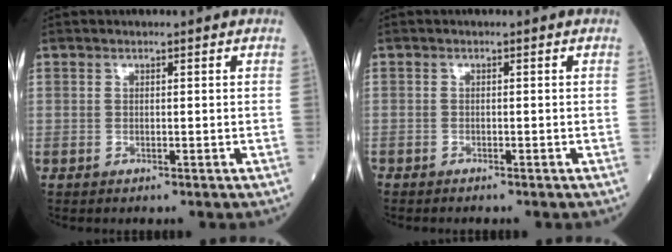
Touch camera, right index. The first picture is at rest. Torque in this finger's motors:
{"motor_torque": [0.79, -1.29, 0.09, 0.02]}